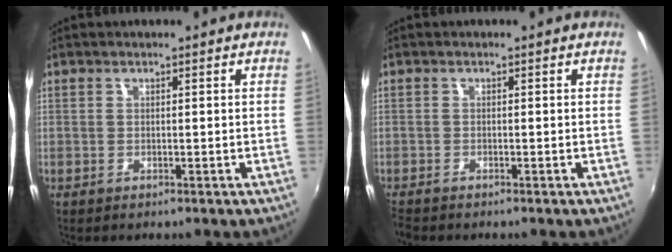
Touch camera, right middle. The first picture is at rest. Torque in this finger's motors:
{"motor_torque": [0.24, -0.21, 0.02, 0.01]}